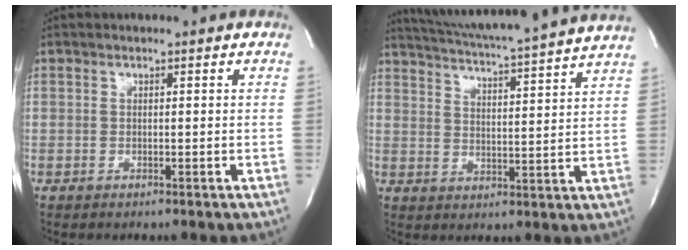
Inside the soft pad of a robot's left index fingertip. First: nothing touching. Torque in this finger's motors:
{"motor_torque": [-0.02, -0.11, 0.05, 0.06]}